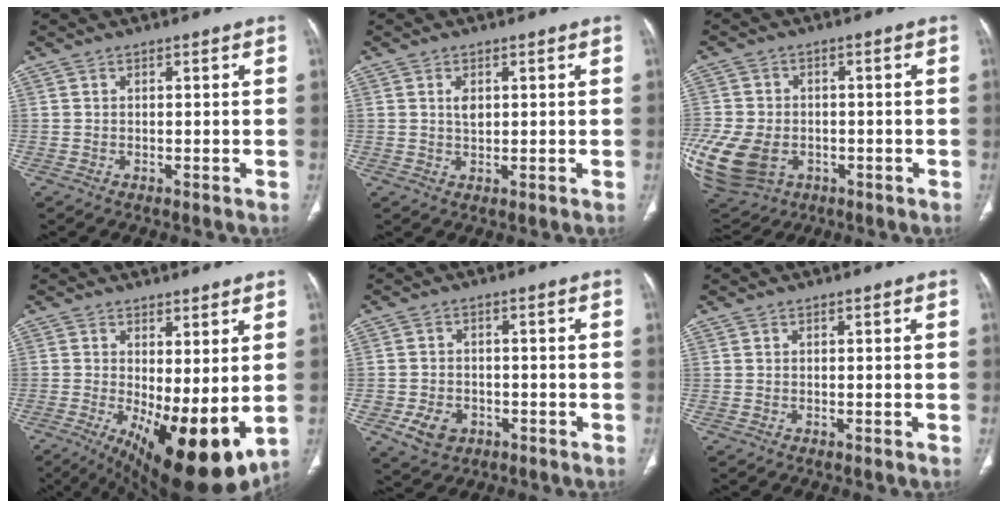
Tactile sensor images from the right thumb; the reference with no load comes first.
{"total": 2.3, "force": [0.7, 1.4, 1.8], "torque": [-0.027, -0.004, 0.013]}
{"total": 20.6, "force": [-5.5, 15.5, 12.5], "torque": [-0.316, -0.001, -0.076]}
{"total": 15.5, "force": [-1.9, 5.8, 14.2], "torque": [-0.227, -0.031, -0.007]}
{"total": 6.1, "force": [-2.4, 4.8, 2.9], "torque": [-0.043, 0.015, -0.031]}
{"total": 0.0}